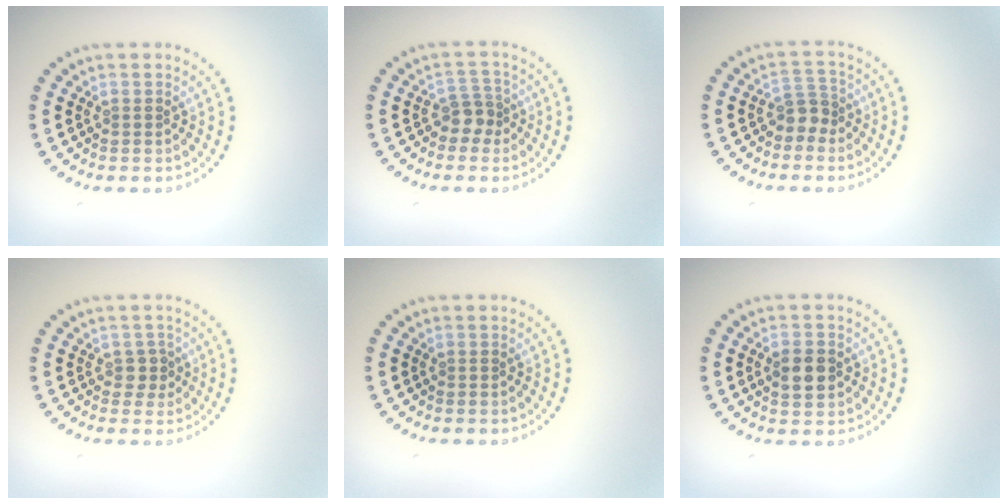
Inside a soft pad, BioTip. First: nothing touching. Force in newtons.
{"total": 2.0, "press": 1.6, "slide": 1.1}
{"total": 2.0, "press": 1.6, "slide": 1.2}
{"total": 1.5, "press": 1.3, "slide": 0.8}
{"total": 0.0}
{"total": 3.0, "press": 3.0, "slide": 0.1}